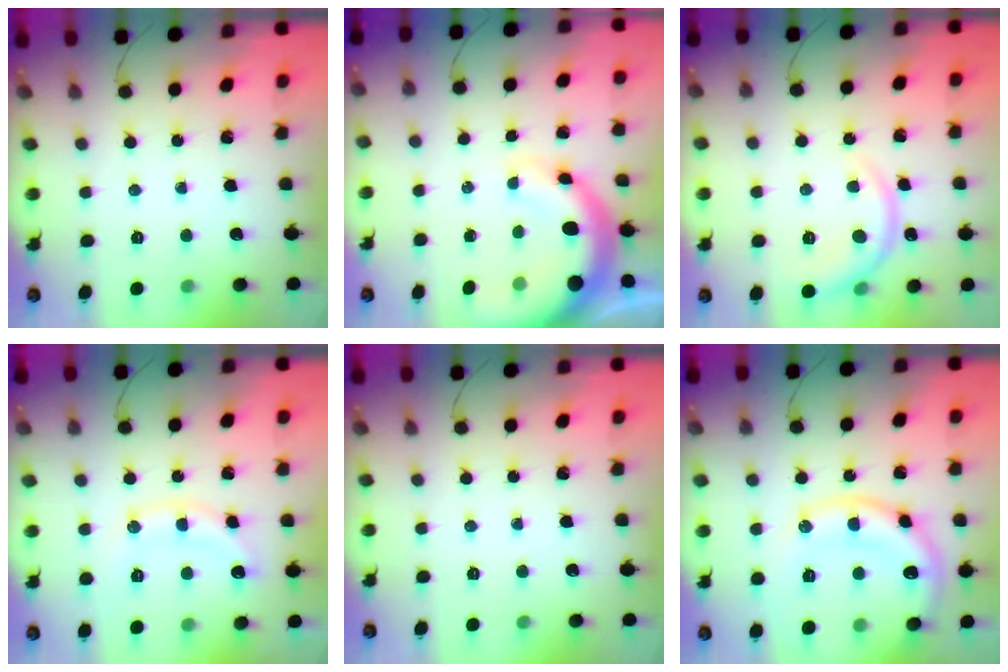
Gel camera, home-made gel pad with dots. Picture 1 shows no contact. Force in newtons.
{"total": 8.7, "press": 8.4, "slide": 2.2}
{"total": 6.7, "press": 6.6, "slide": 1.0}
{"total": 13.5, "press": 13.4, "slide": 0.6}
{"total": 0.0}
{"total": 17.2, "press": 17.1, "slide": 1.7}